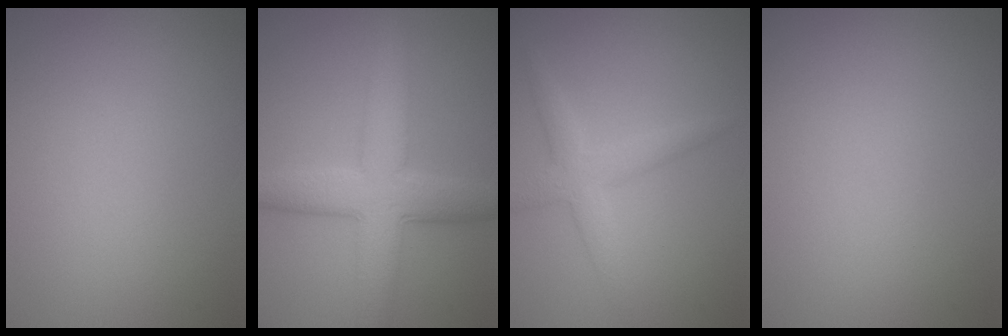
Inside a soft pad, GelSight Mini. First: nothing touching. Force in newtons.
{"total": 6.4, "press": 6.4, "slide": 0.1}
{"total": 2.8, "press": 2.8, "slide": 0.1}
{"total": 0.0}